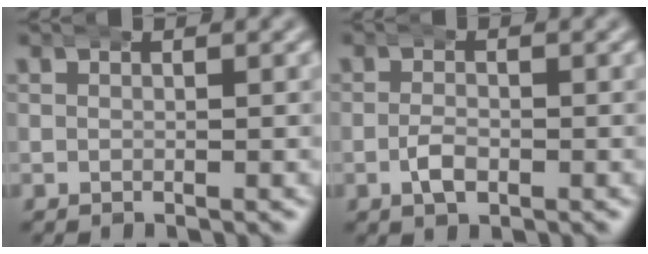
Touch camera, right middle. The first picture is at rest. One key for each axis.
{"total": 1.5, "fx": -0.7, "fy": 0.8, "fz": 1.1, "tx": -0.022, "ty": -0.005, "tz": -0.016}